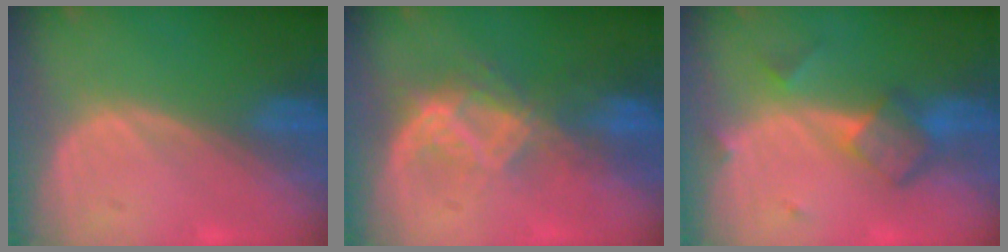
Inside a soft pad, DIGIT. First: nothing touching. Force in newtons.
{"total": 6.9, "press": 6.5, "slide": 2.2}
{"total": 6.0, "press": 5.3, "slide": 2.8}